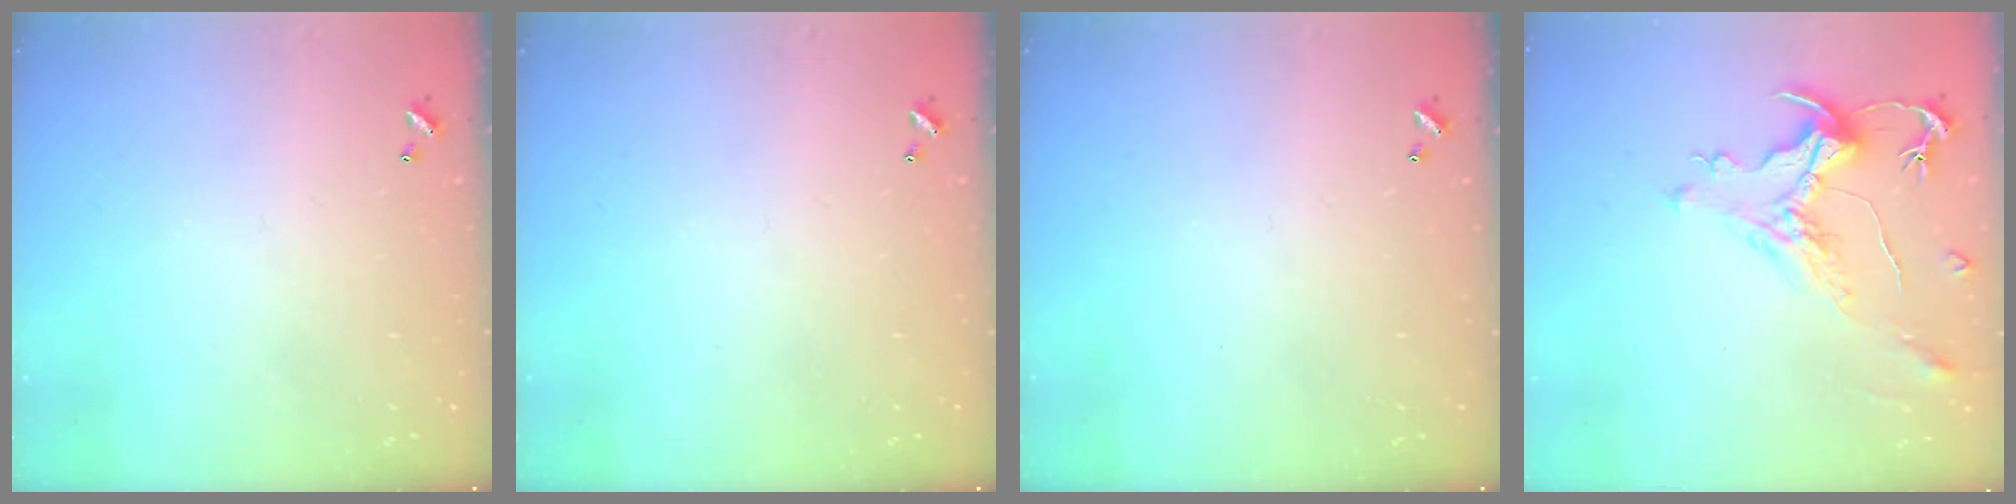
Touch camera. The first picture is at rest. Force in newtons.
{"total": 0.0}
{"total": 0.0}
{"total": 1.2, "press": 0.7, "slide": 1.0}